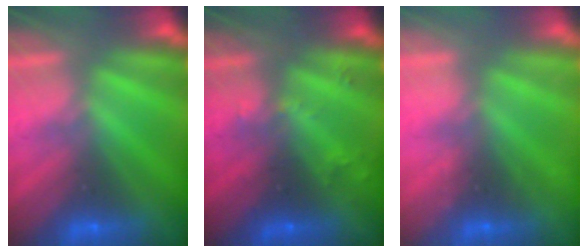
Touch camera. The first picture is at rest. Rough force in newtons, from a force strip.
{"total": 2.4}
{"total": 2.2}